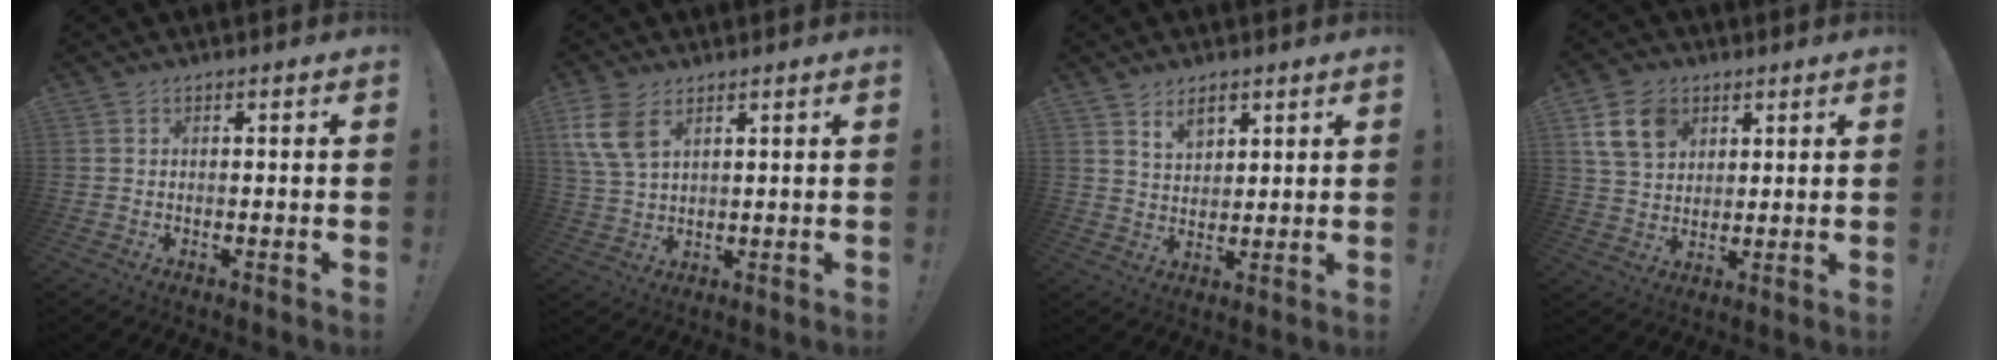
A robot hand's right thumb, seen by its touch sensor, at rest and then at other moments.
{"total": 9.3, "force": [4.6, 5.6, 5.9], "torque": [-0.125, -0.009, 0.092]}
{"total": 5.9, "force": [4.1, 3.5, 2.4], "torque": [-0.039, -0.021, 0.074]}
{"total": 11.3, "force": [5.6, 8.2, 5.5], "torque": [-0.095, -0.012, 0.113]}